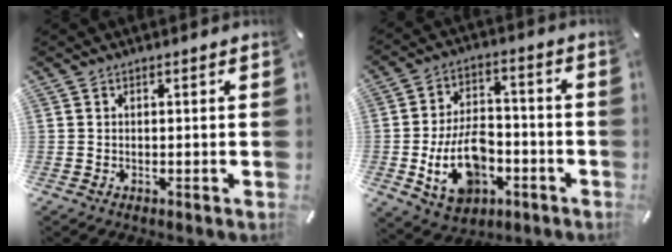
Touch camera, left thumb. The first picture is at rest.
{"total": 15.4, "force": [-4.4, 10.2, 10.6], "torque": [-0.183, 0.020, -0.073]}